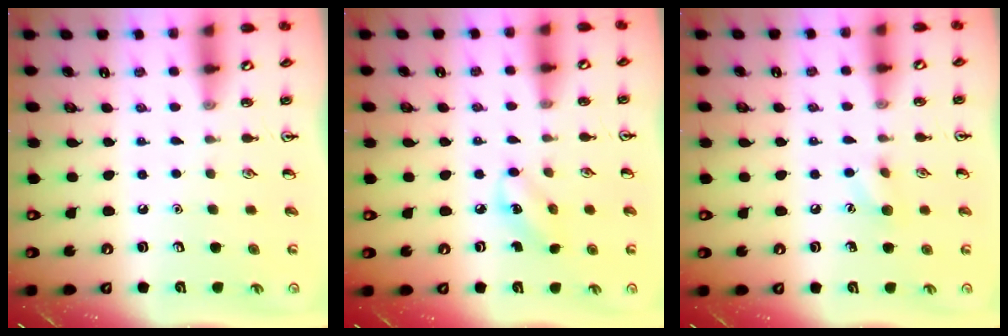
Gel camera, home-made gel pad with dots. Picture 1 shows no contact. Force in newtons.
{"total": 3.9, "press": 3.8, "slide": 1.0}
{"total": 6.2, "press": 6.0, "slide": 1.5}